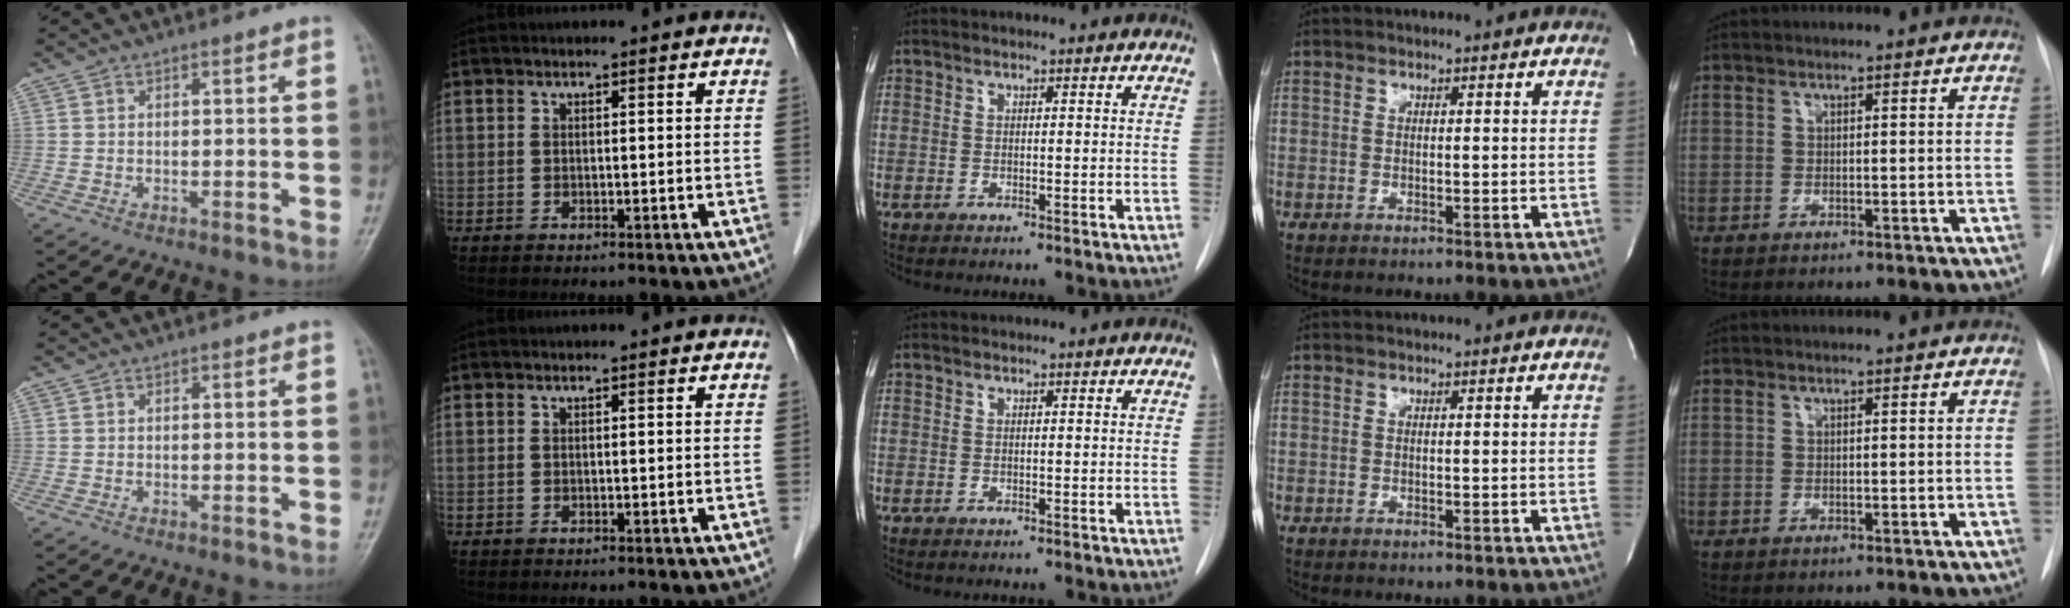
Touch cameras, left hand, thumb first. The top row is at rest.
{}